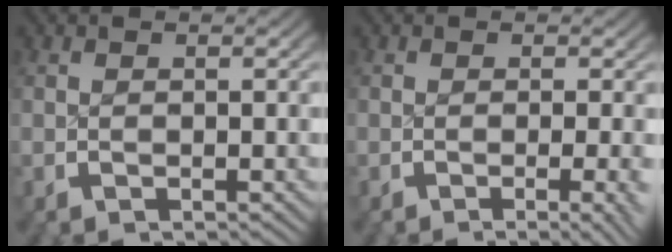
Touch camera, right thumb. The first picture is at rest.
{"total": 3.3, "force": [-1.1, 0.7, 3.0], "torque": [-0.040, -0.004, -0.017]}